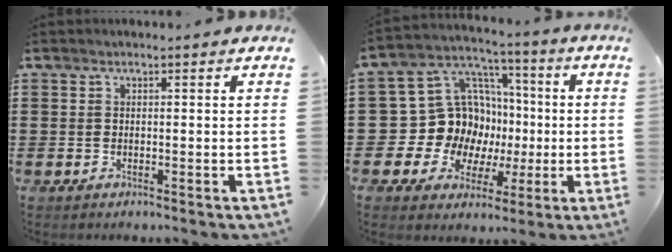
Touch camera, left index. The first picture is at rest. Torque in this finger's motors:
{"motor_torque": [1.31, 0.83, 0.53, 0.02]}